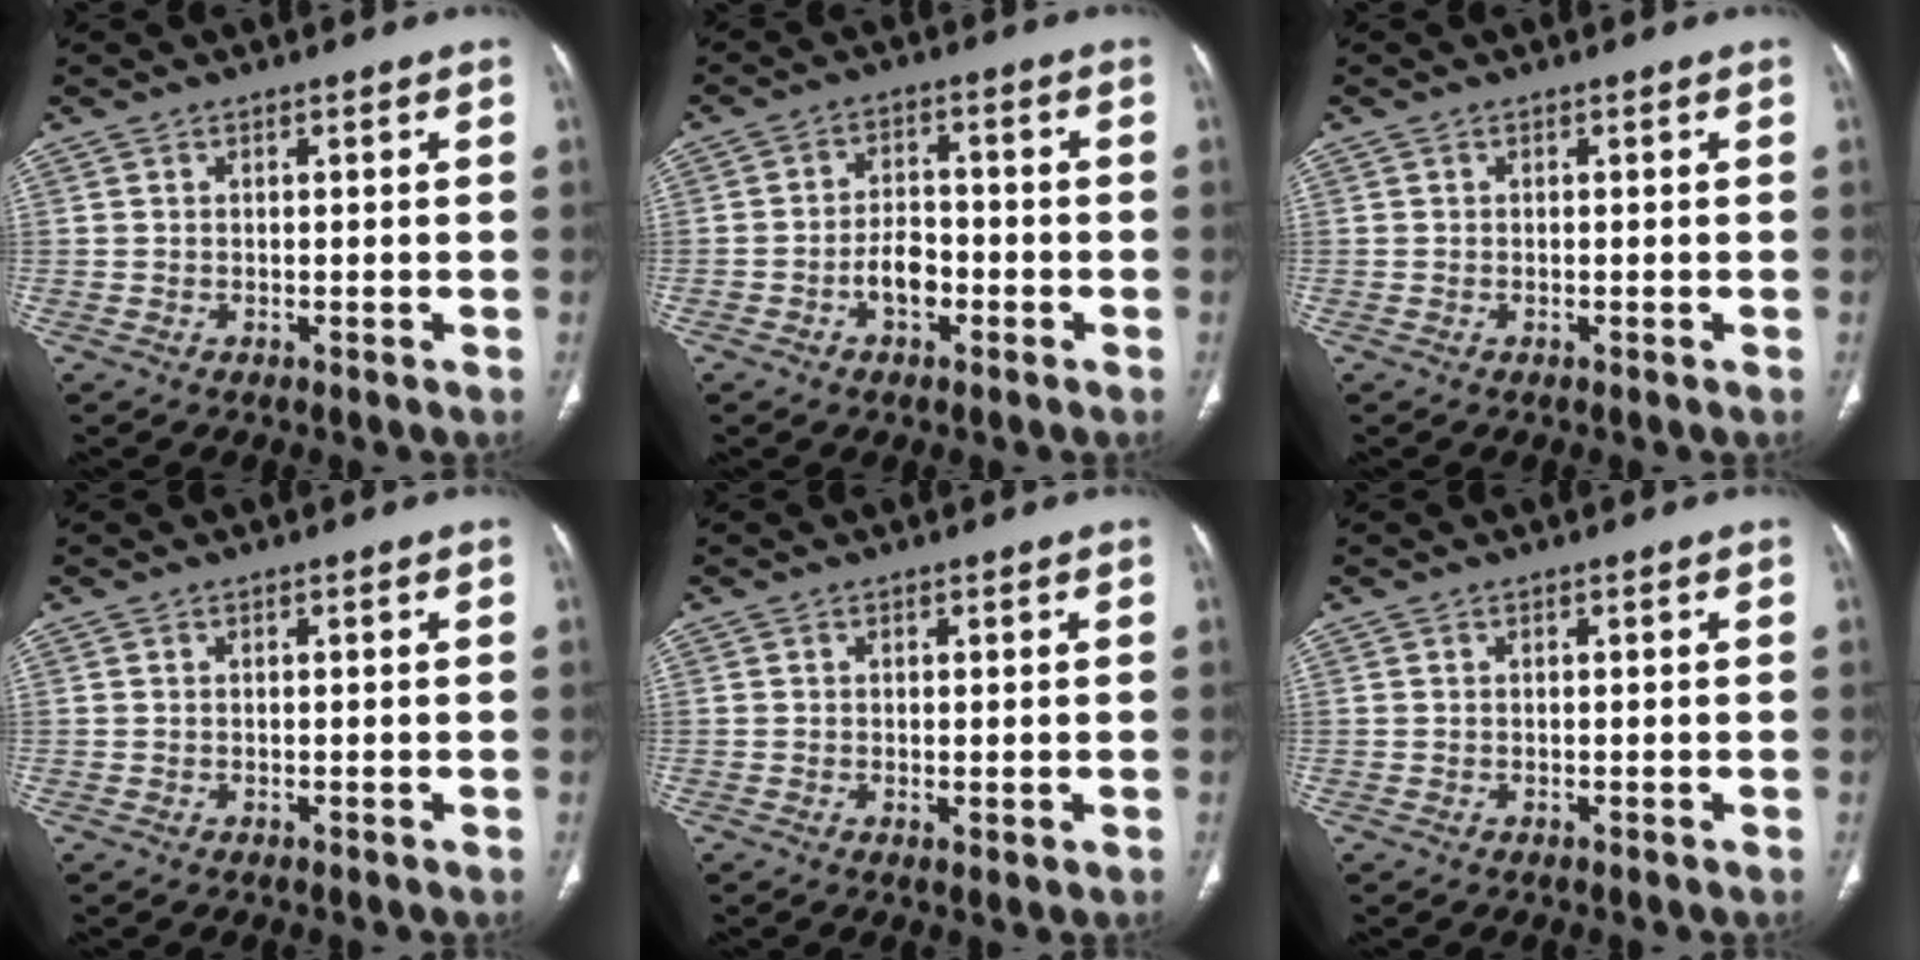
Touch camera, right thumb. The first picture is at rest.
{"total": 5.3, "force": [-2.1, 3.4, 3.5], "torque": [-0.044, 0.024, -0.039]}
{"total": 0.0}
{"total": 0.0}
{"total": 1.2, "force": [0.0, 0.4, 1.1], "torque": [-0.022, -0.008, 0.002]}
{"total": 0.0}